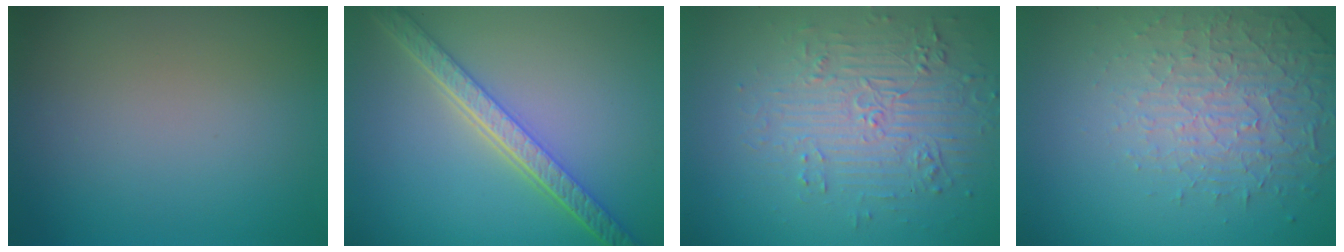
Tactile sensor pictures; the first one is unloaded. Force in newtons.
{"total": 5.5, "press": 4.3, "slide": 3.4}
{"total": 4.2, "press": 3.7, "slide": 2.0}
{"total": 4.6, "press": 3.4, "slide": 3.1}